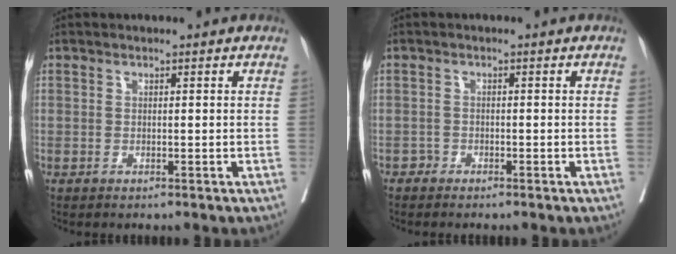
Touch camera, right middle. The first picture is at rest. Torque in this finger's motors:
{"motor_torque": [-0.22, -0.02, -0.05, -0.01]}